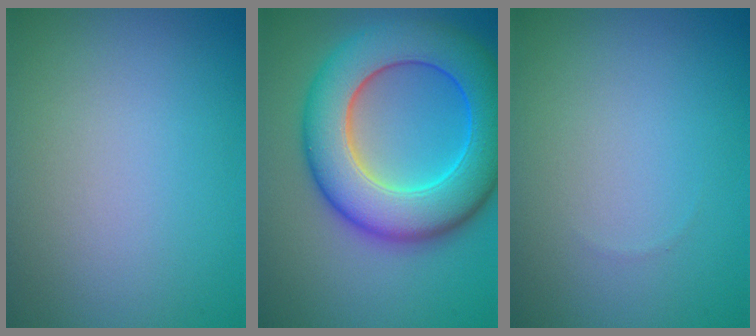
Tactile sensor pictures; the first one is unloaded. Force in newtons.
{"total": 11.0, "press": 11.0, "slide": 0.2}
{"total": 0.0}